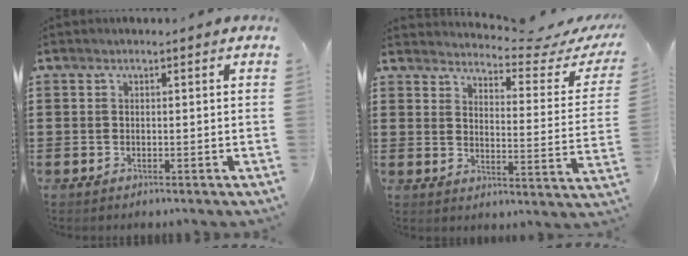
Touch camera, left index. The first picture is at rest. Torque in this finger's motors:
{"motor_torque": [2.14, 0.00, 0.12, 0.03]}